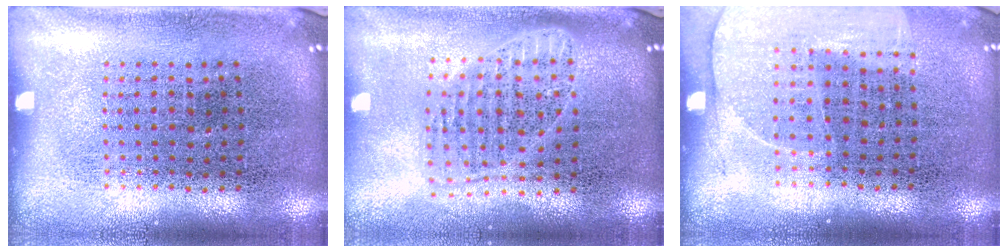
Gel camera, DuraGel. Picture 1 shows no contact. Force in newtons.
{"total": 1.7, "press": 1.4, "slide": 0.9}
{"total": 1.3, "press": 1.3, "slide": 0.4}